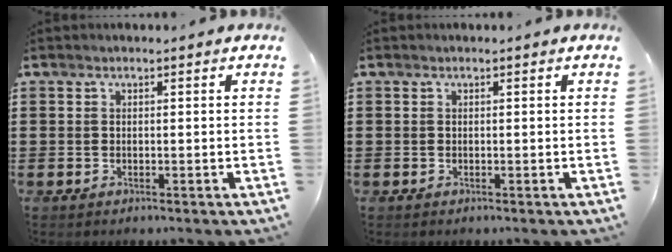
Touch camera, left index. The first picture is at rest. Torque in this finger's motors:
{"motor_torque": [0.00, 0.00, 0.00, 0.01]}